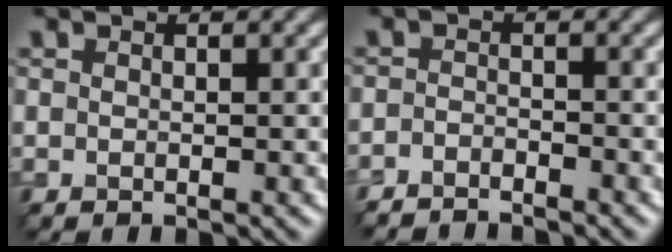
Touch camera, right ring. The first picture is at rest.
{"total": 2.8, "force": [-2.8, 0.2, 0.1], "torque": [-0.001, -0.001, -0.053]}